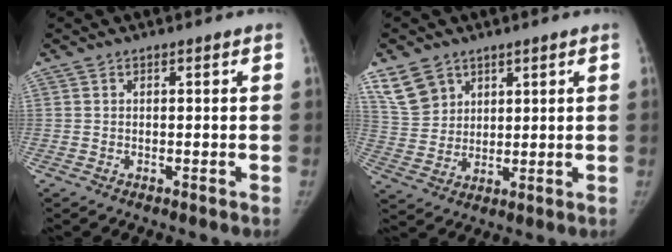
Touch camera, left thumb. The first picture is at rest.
{"total": 7.5, "force": [4.7, 5.4, 2.1], "torque": [-0.020, -0.018, 0.103]}